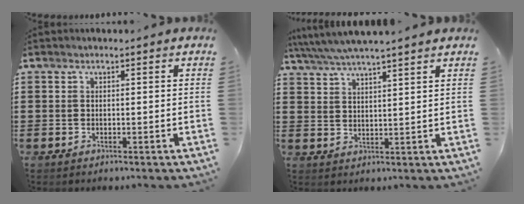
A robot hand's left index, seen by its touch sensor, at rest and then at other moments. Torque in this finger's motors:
{"motor_torque": [1.06, 1.08, 0.91, 0.11]}